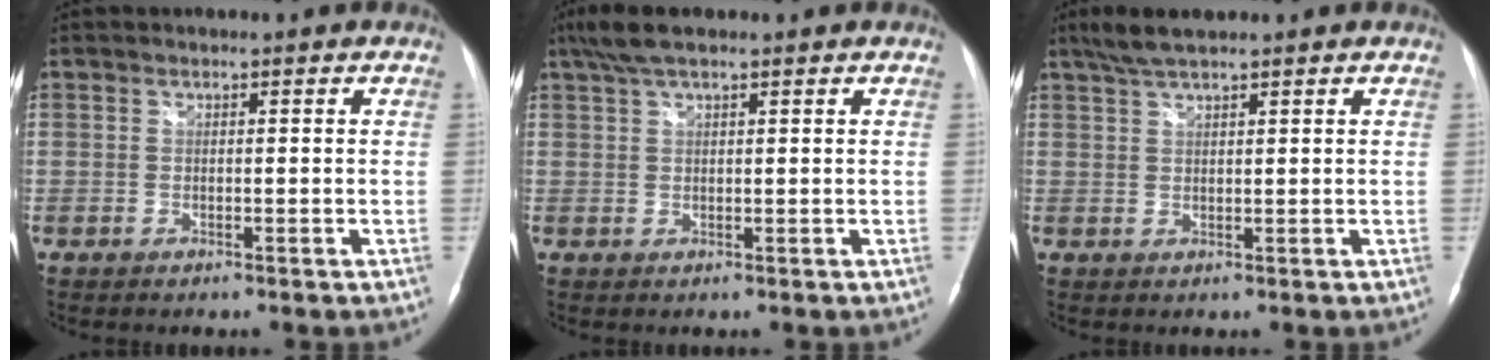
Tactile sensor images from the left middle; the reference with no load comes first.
{"total": 4.8, "force": [3.5, 1.0, 3.1], "torque": [-0.071, 0.023, 0.067]}
{"total": 4.2, "force": [3.4, 0.4, 2.4], "torque": [-0.057, 0.011, 0.067]}